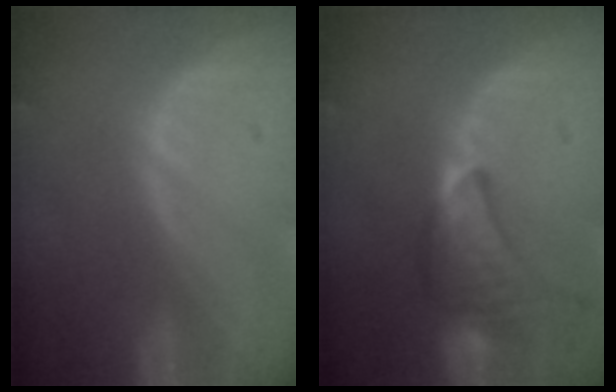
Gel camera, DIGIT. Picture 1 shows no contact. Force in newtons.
{"total": 8.0, "press": 7.9, "slide": 1.4}